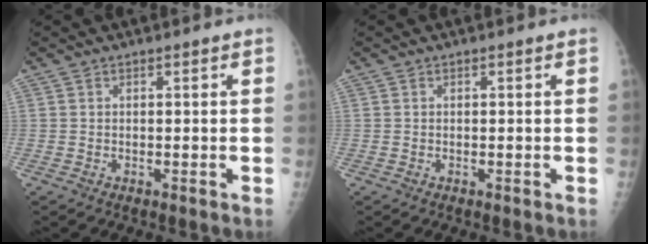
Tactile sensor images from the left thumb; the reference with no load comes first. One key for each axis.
{"total": 0.0}